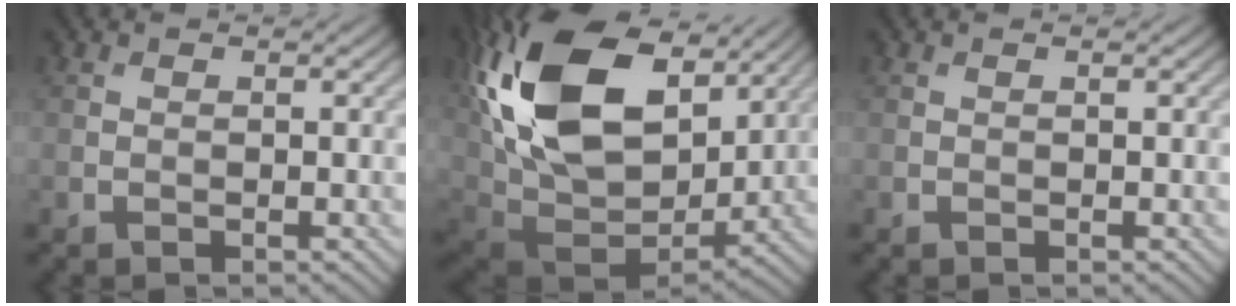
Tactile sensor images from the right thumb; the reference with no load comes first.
{"total": 22.0, "force": [7.8, 13.8, 15.1], "torque": [-0.342, 0.024, 0.147]}
{"total": 0.0}